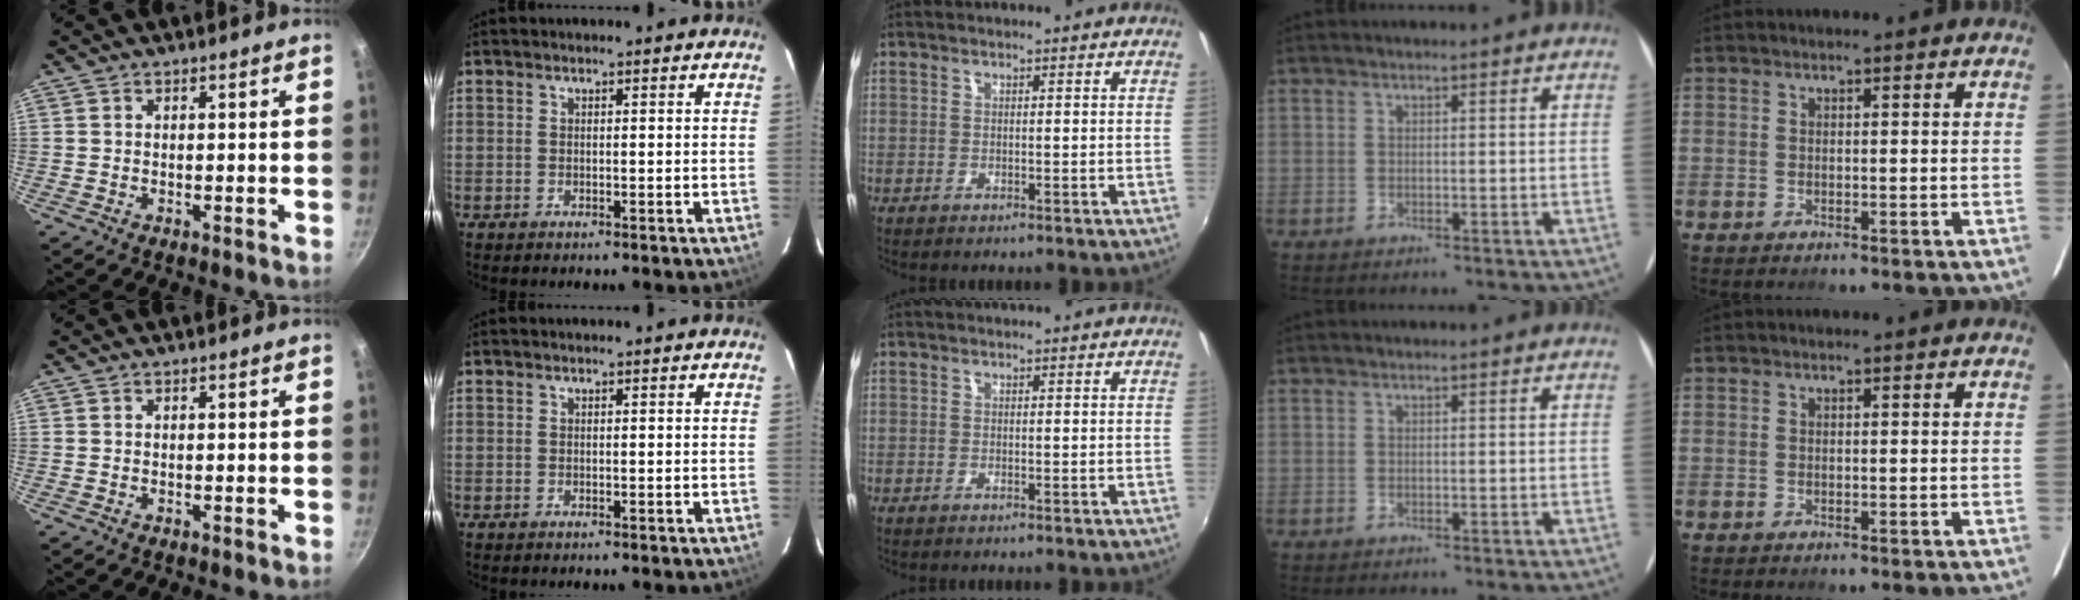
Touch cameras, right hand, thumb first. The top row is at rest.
{}